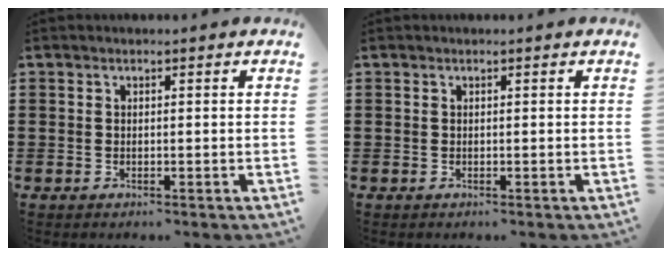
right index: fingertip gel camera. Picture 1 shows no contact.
{"total": 0.0}